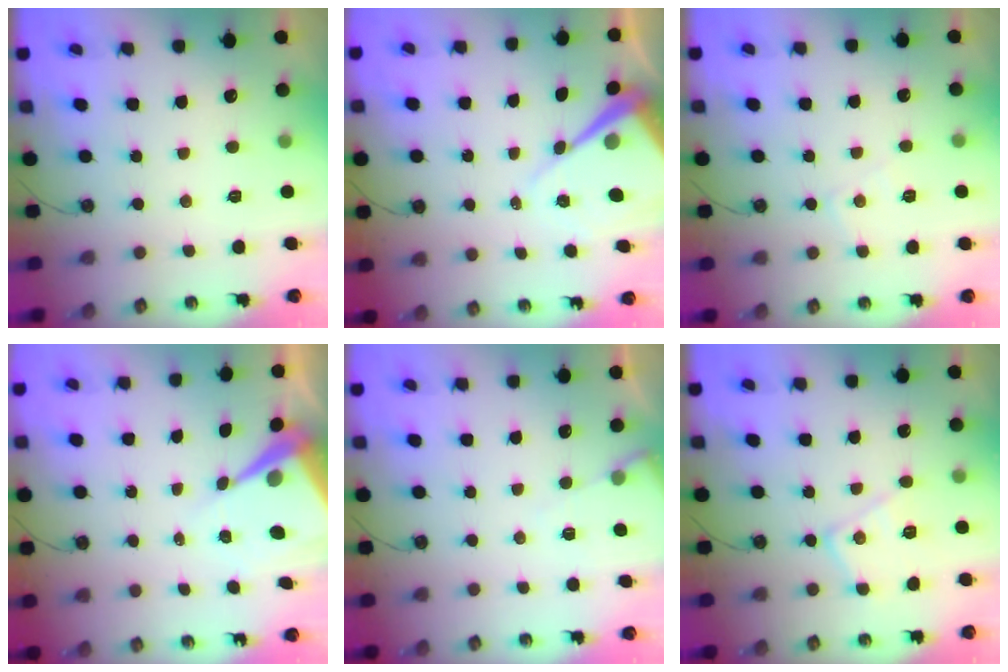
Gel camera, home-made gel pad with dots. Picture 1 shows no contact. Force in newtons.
{"total": 10.2, "press": 10.2, "slide": 0.6}
{"total": 5.1, "press": 5.0, "slide": 0.7}
{"total": 10.0, "press": 10.0, "slide": 0.9}
{"total": 5.2, "press": 5.1, "slide": 0.6}
{"total": 12.0, "press": 11.9, "slide": 0.9}